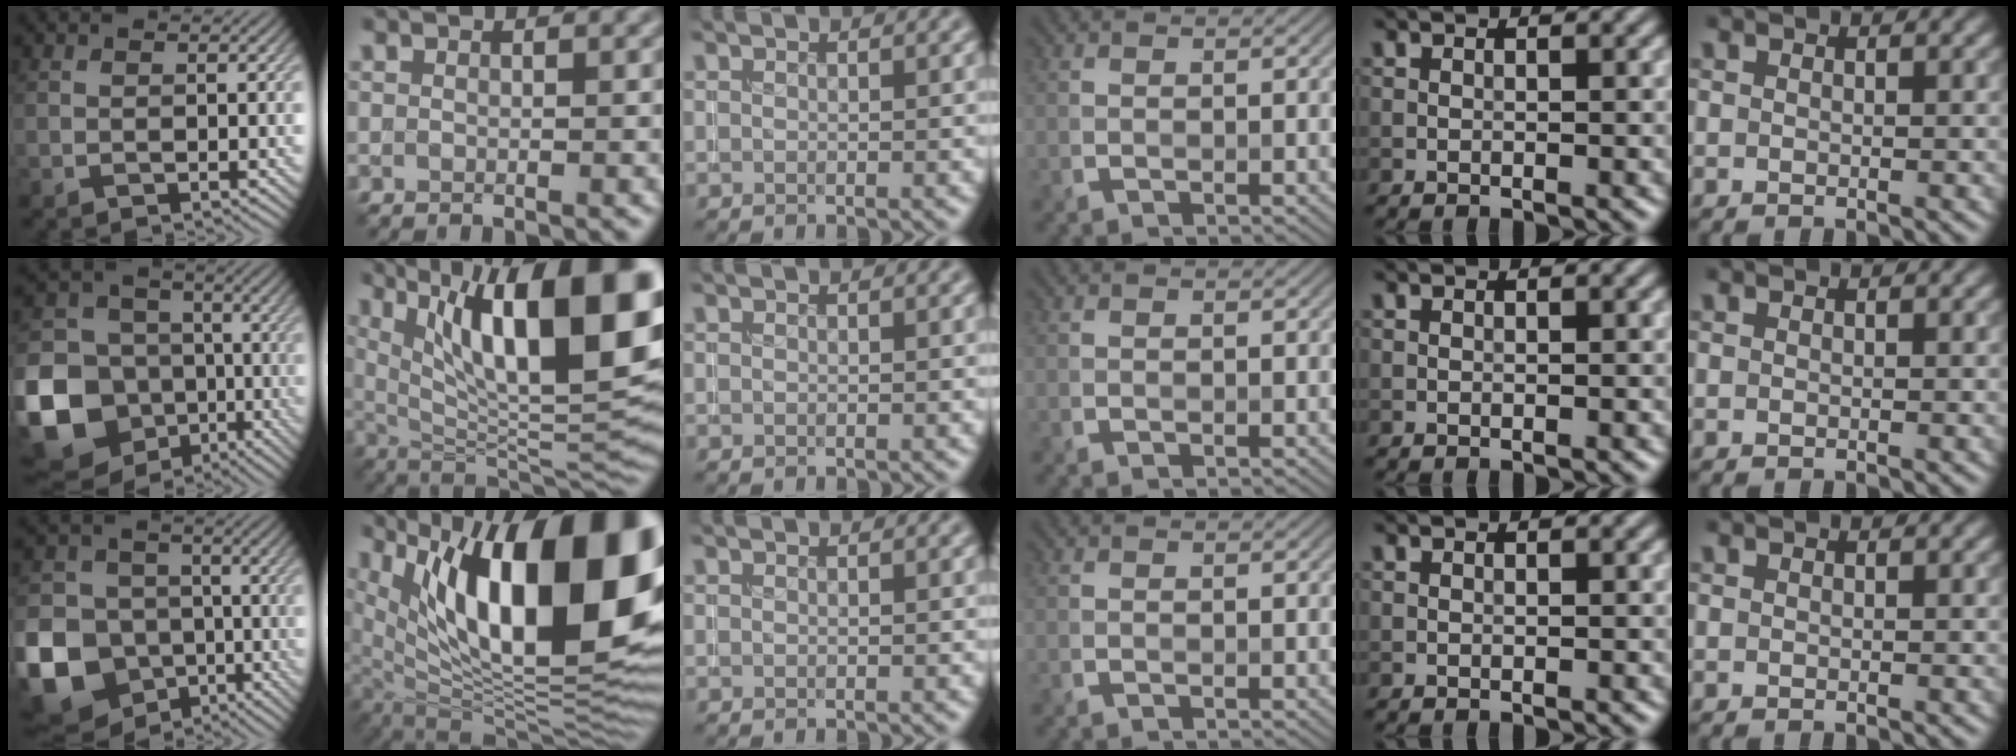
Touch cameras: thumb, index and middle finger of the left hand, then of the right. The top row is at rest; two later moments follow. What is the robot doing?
{"motion": "insert", "object": "coin"}